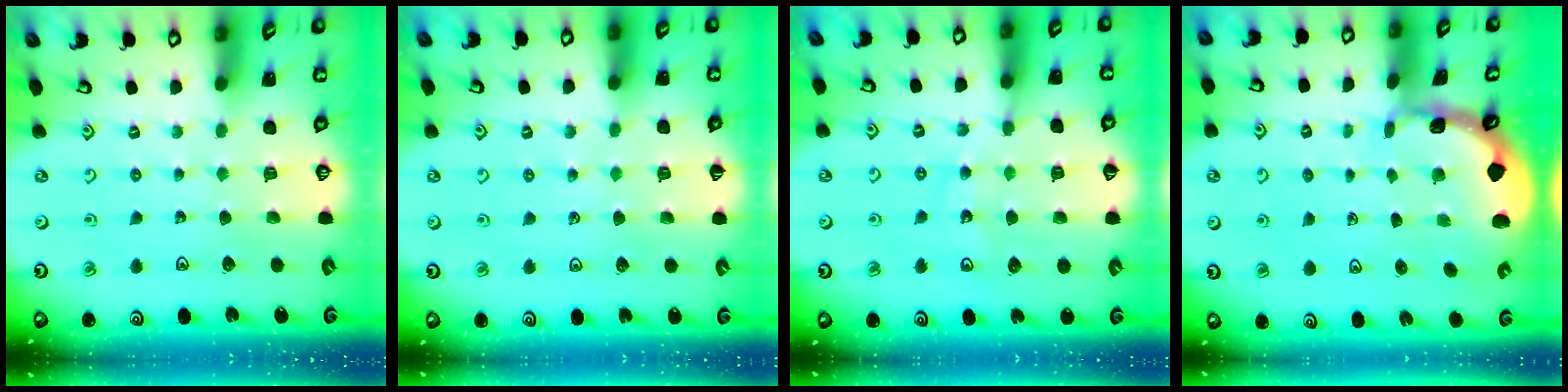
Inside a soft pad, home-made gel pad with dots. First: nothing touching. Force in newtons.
{"total": 2.7, "press": 2.7, "slide": 0.2}
{"total": 12.7, "press": 12.3, "slide": 3.4}
{"total": 1.1, "press": 1.1, "slide": 0.2}